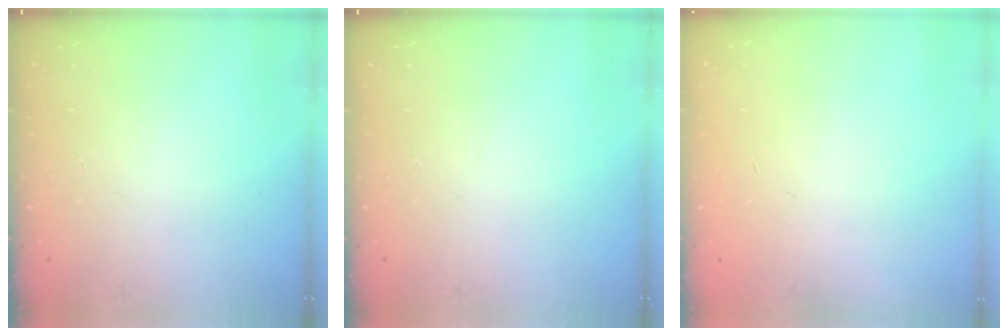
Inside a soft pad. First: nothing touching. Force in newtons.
{"total": 0.0}
{"total": 0.6, "press": 0.5, "slide": 0.2}